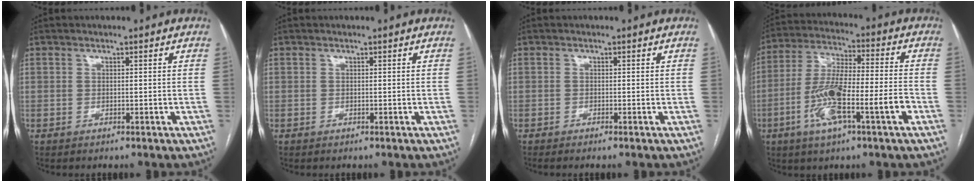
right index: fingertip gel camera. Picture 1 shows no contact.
{"total": 0.0}
{"total": 1.0, "force": [-0.8, -0.2, 0.7], "torque": [-0.012, 0.001, -0.014]}
{"total": 13.5, "force": [-5.0, 1.5, 12.5], "torque": [-0.239, 0.005, -0.088]}